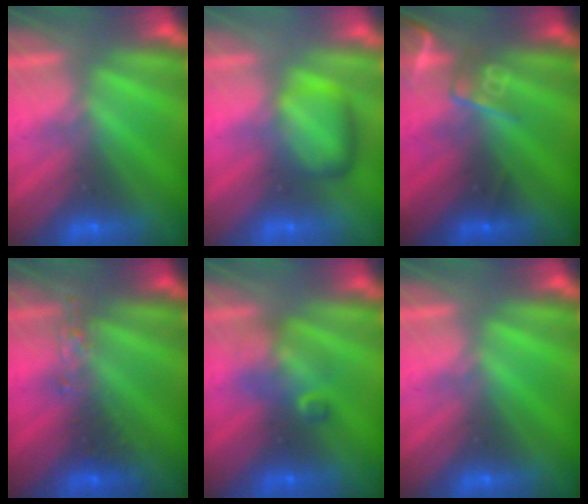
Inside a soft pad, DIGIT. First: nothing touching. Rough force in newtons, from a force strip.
{"total": 2.4}
{"total": 2.6}
{"total": 2.4}
{"total": 2.3}
{"total": 0.0}